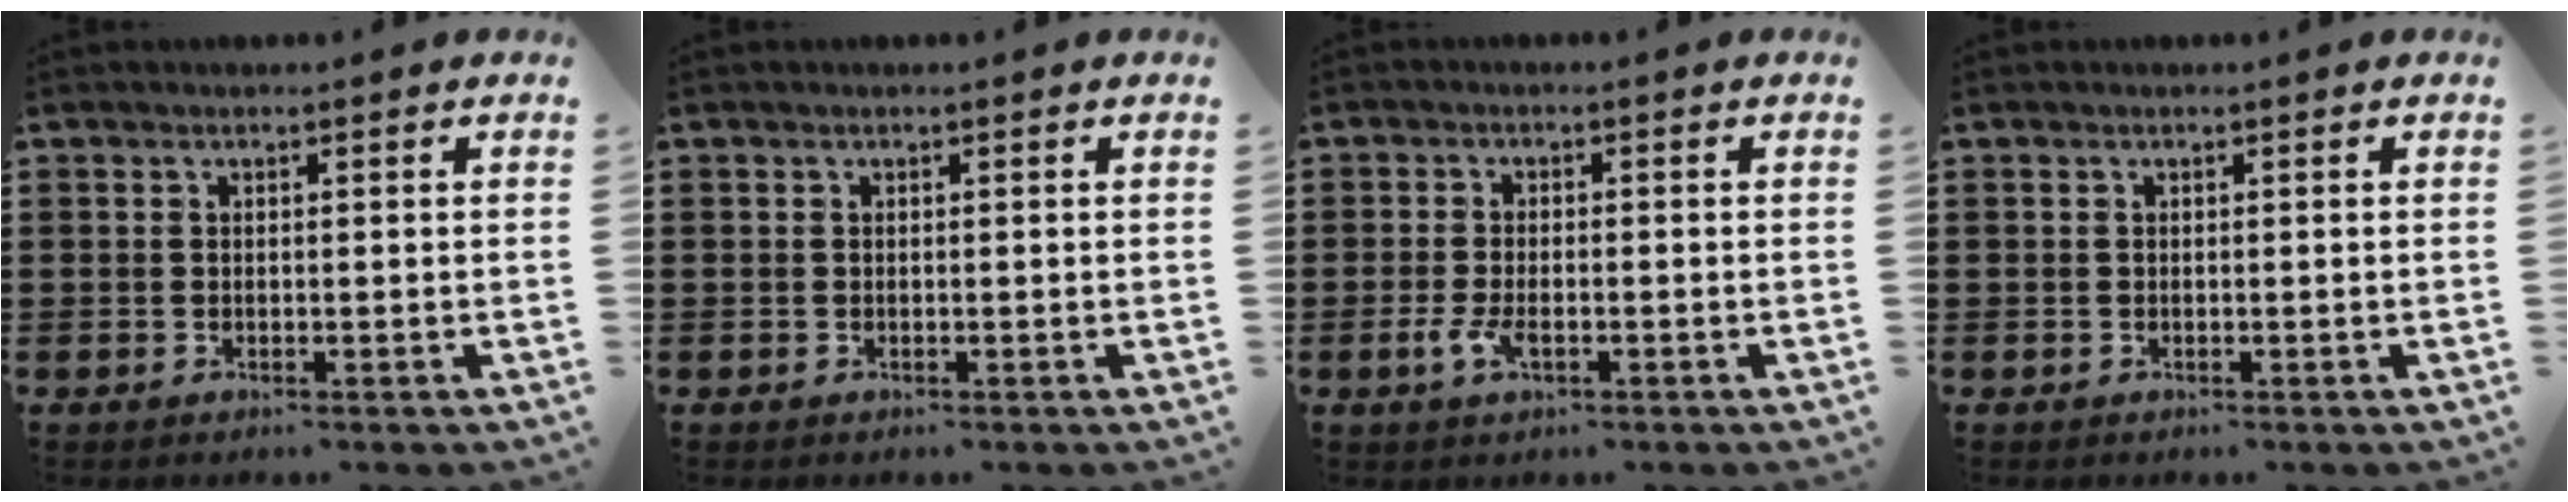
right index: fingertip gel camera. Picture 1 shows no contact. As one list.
[{"total": 0.0}, {"total": 3.2, "force": [-1.2, 1.4, 2.6], "torque": [-0.068, -0.006, -0.027]}, {"total": 0.0}]